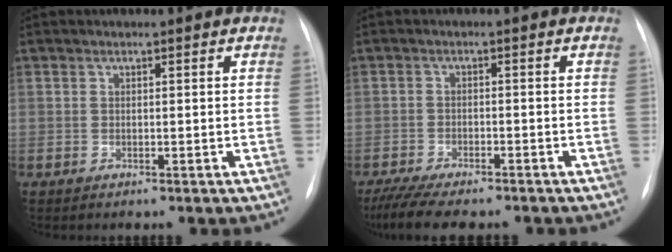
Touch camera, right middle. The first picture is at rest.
{"total": 10.7, "force": [-9.1, 2.1, 5.3], "torque": [-0.083, -0.009, -0.135]}